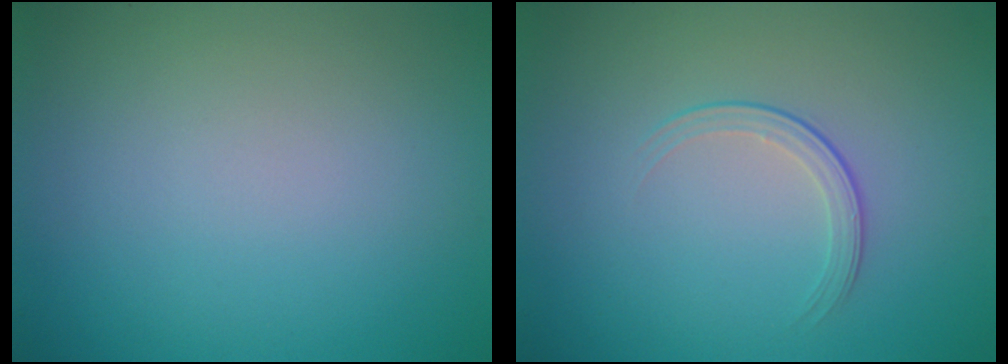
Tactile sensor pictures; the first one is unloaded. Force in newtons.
{"total": 1.7, "press": 0.9, "slide": 1.4}